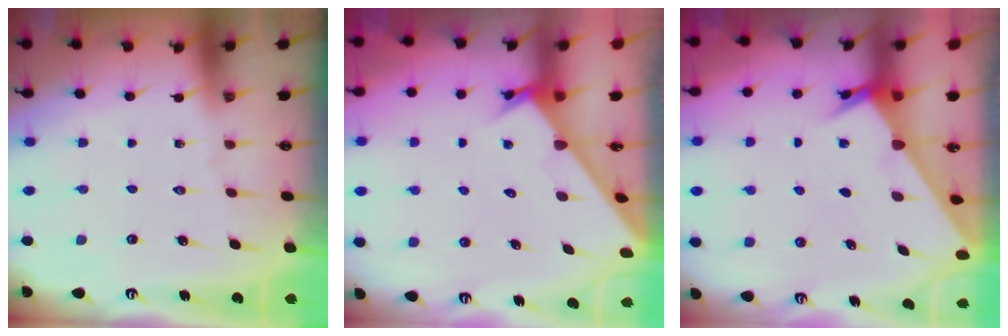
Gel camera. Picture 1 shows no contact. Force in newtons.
{"total": 2.8, "press": 2.8, "slide": 0.1}
{"total": 2.4, "press": 2.4, "slide": 0.2}